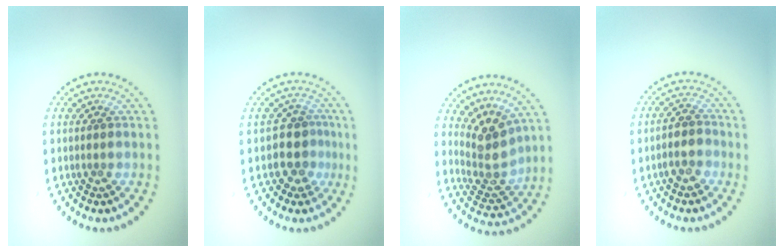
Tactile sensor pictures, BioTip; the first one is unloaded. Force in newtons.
{"total": 2.7, "press": 2.1, "slide": 1.7}
{"total": 3.7, "press": 2.7, "slide": 2.5}
{"total": 2.1, "press": 2.0, "slide": 0.7}